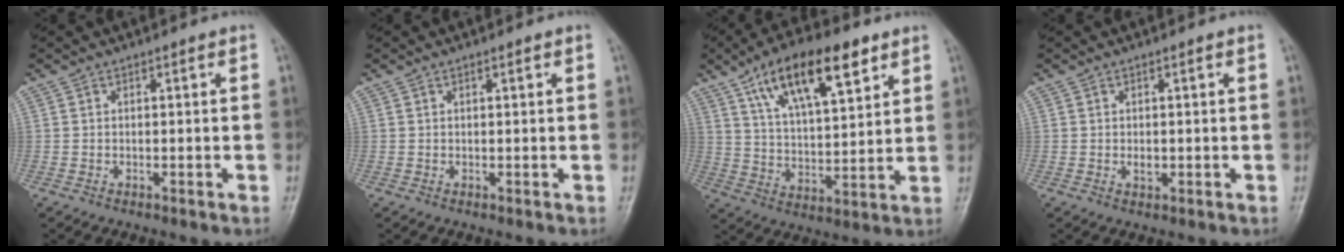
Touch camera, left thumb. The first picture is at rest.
{"total": 0.6, "force": [0.3, 0.1, 0.5], "torque": [-0.007, 0.001, 0.004]}
{"total": 17.5, "force": [9.4, 6.7, 13.1], "torque": [-0.192, -0.025, 0.164]}
{"total": 1.4, "force": [0.0, 0.9, 1.1], "torque": [-0.013, -0.001, 0.002]}